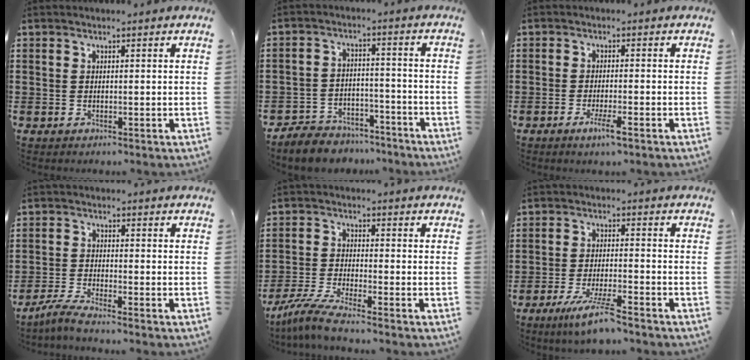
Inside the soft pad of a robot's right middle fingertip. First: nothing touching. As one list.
[{"total": 5.7, "force": [-5.5, 1.2, 0.2], "torque": [-0.011, 0.010, -0.111]}, {"total": 3.1, "force": [-1.7, 0.3, 2.6], "torque": [-0.041, -0.001, -0.029]}, {"total": 3.2, "force": [-2.9, -0.3, 1.5], "torque": [-0.041, -0.010, -0.059]}, {"total": 5.3, "force": [-4.5, -0.2, 2.7], "torque": [-0.074, -0.024, -0.090]}, {"total": 6.4, "force": [-4.8, 0.2, 4.2], "torque": [-0.091, -0.017, -0.089]}]